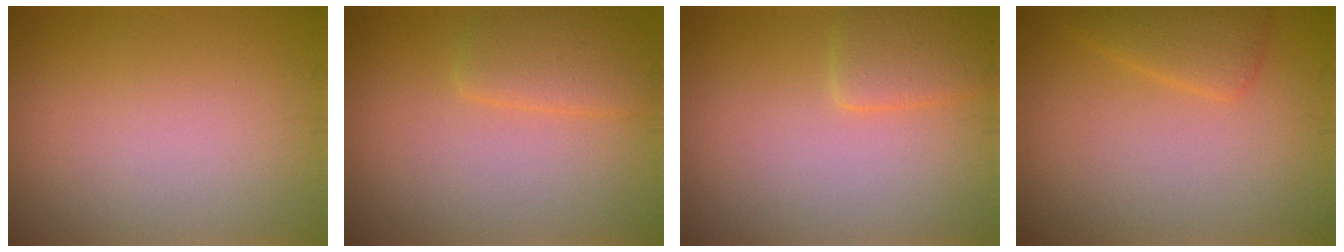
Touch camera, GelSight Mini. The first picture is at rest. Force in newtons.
{"total": 2.7, "press": 2.7, "slide": 0.0}
{"total": 2.6, "press": 2.5, "slide": 0.2}
{"total": 2.4, "press": 2.4, "slide": 0.1}